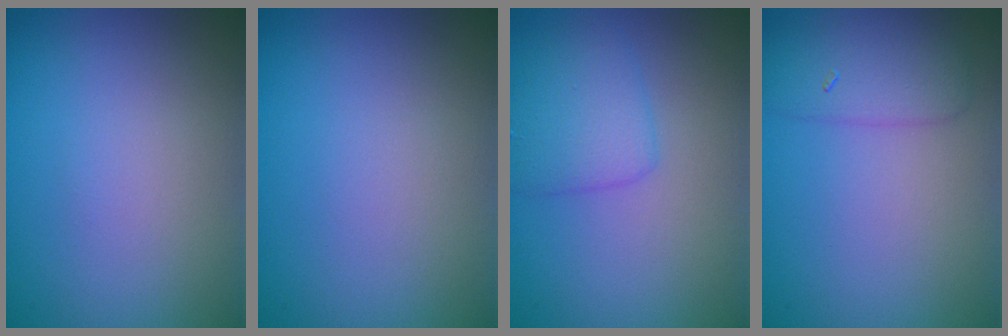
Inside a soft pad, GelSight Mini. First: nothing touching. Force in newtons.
{"total": 0.0}
{"total": 2.9, "press": 2.9, "slide": 0.1}
{"total": 3.0, "press": 3.0, "slide": 0.2}